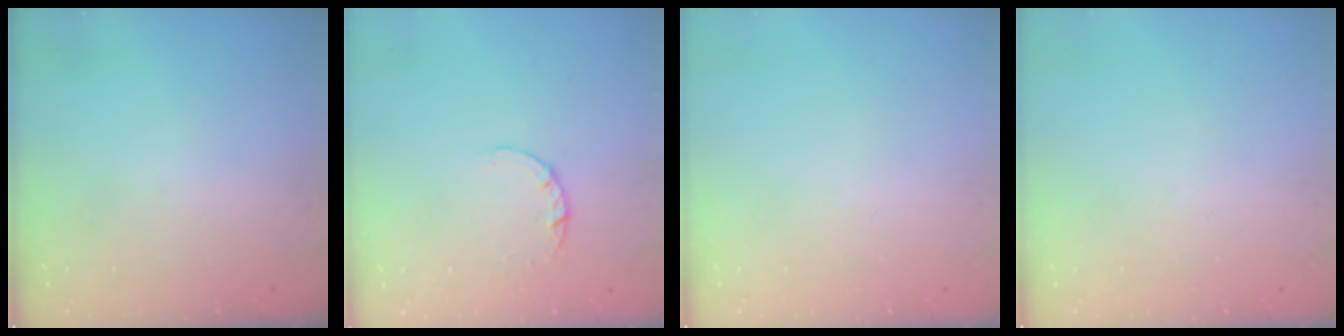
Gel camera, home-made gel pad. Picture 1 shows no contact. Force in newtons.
{"total": 1.8, "press": 1.8, "slide": 0.1}
{"total": 0.0}
{"total": 0.0}